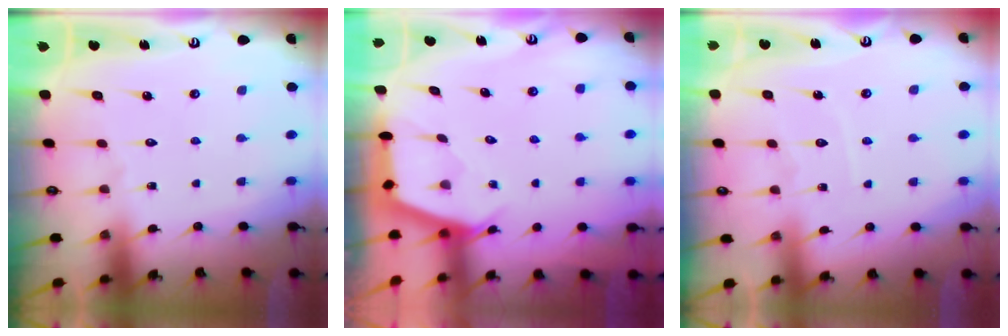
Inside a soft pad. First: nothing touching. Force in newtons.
{"total": 2.6, "press": 2.6, "slide": 0.4}
{"total": 5.8, "press": 5.7, "slide": 0.5}